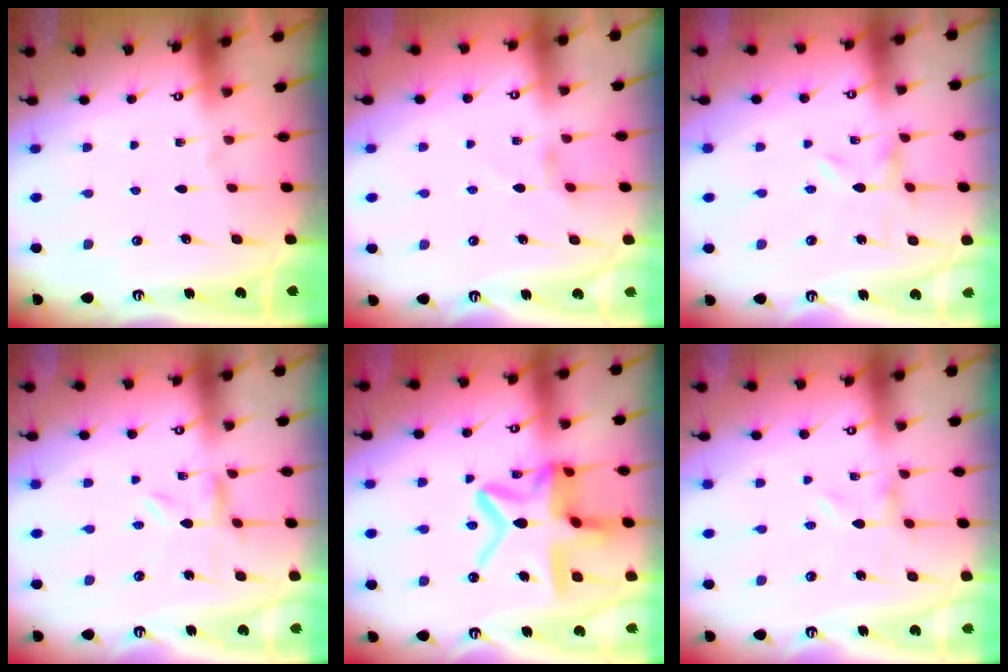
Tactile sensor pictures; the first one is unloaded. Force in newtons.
{"total": 1.8, "press": 1.8, "slide": 0.4}
{"total": 0.0}
{"total": 1.4, "press": 1.4, "slide": 0.2}
{"total": 17.7, "press": 17.6, "slide": 1.6}
{"total": 0.0}